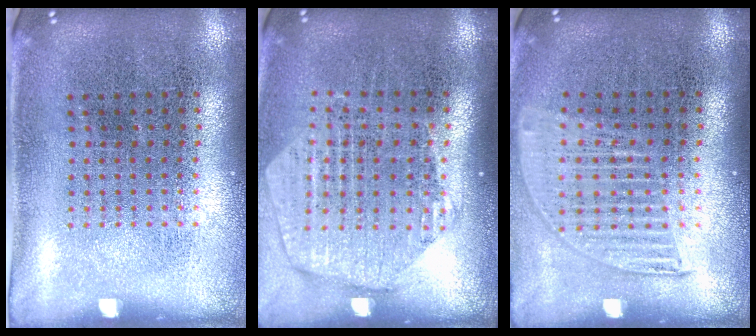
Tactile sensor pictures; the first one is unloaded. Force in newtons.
{"total": 1.9, "press": 1.7, "slide": 0.9}
{"total": 1.2, "press": 1.0, "slide": 0.6}